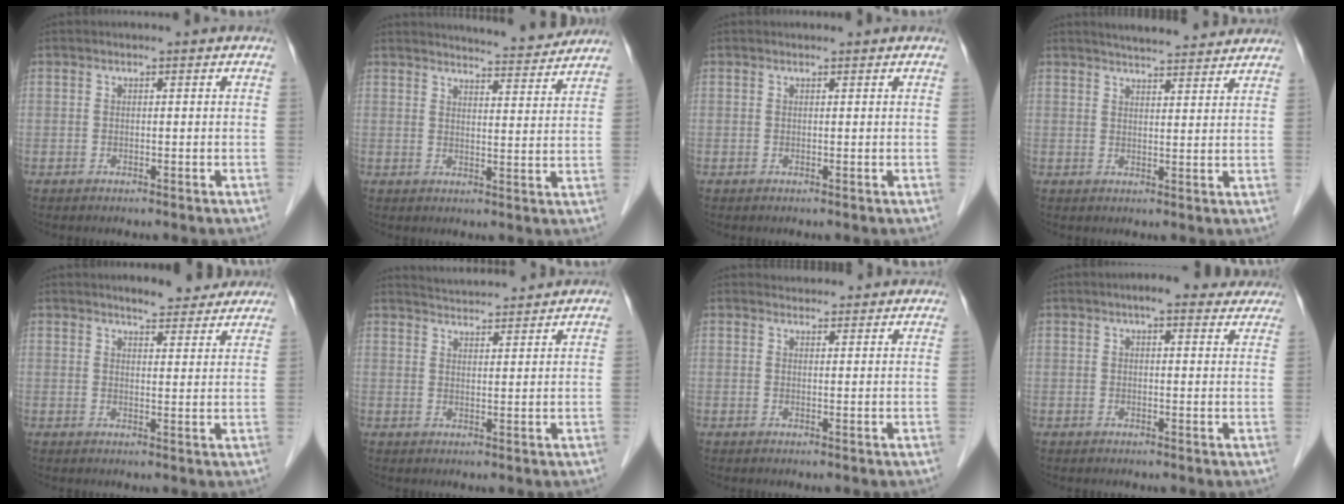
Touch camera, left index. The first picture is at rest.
{"total": 10.0, "force": [9.6, 0.2, 2.5], "torque": [-0.040, -0.008, 0.119]}
{"total": 0.0}
{"total": 8.6, "force": [7.9, 1.8, 2.9], "torque": [-0.034, 0.012, 0.089]}
{"total": 7.6, "force": [6.9, 1.8, 2.6], "torque": [-0.025, -0.004, 0.077]}
{"total": 8.5, "force": [8.3, 0.3, 1.8], "torque": [-0.036, 0.022, 0.120]}
{"total": 5.0, "force": [4.8, 1.4, 0.6], "torque": [-0.004, 0.015, 0.051]}
{"total": 9.3, "force": [7.9, 2.5, 4.3], "torque": [-0.037, 0.011, 0.081]}